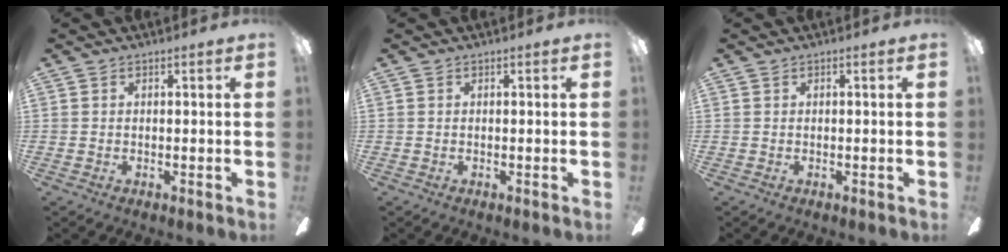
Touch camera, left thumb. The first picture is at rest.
{"total": 0.0}
{"total": 0.0}